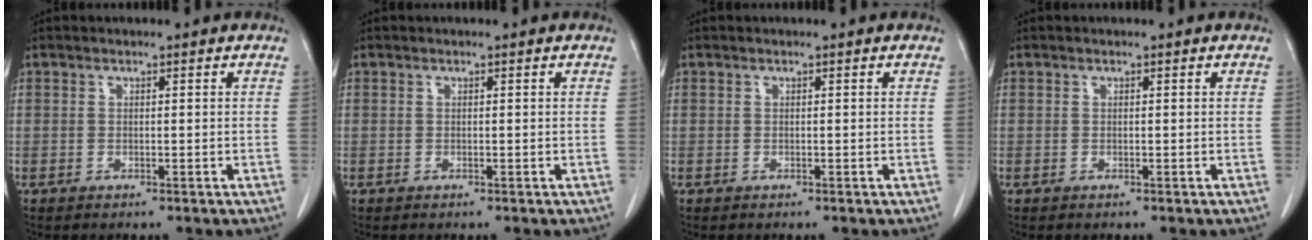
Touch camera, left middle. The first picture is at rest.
{"total": 0.0}
{"total": 0.0}
{"total": 0.0}